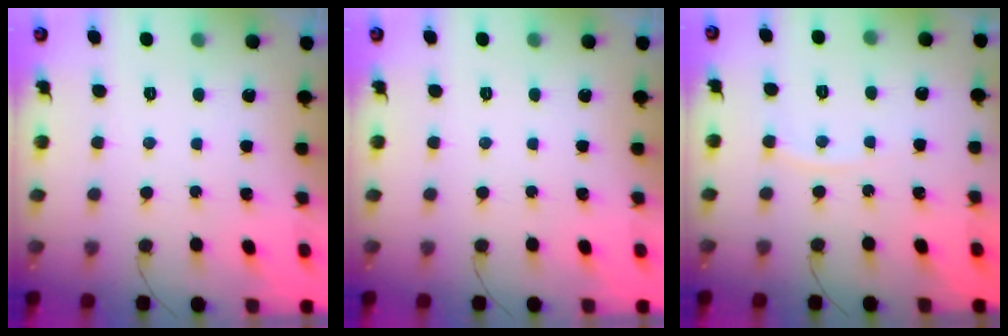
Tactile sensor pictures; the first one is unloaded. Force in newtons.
{"total": 0.0}
{"total": 3.9, "press": 3.8, "slide": 0.6}